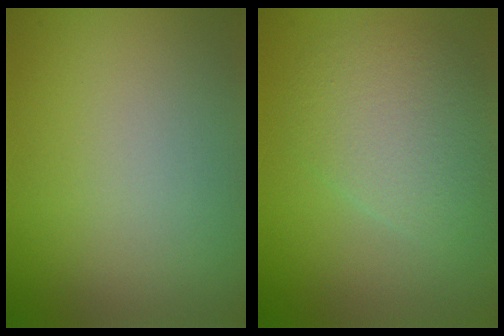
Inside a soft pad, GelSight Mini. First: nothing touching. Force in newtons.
{"total": 4.0, "press": 4.0, "slide": 0.0}